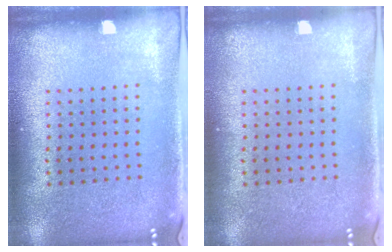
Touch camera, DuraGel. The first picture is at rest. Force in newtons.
{"total": 0.0}